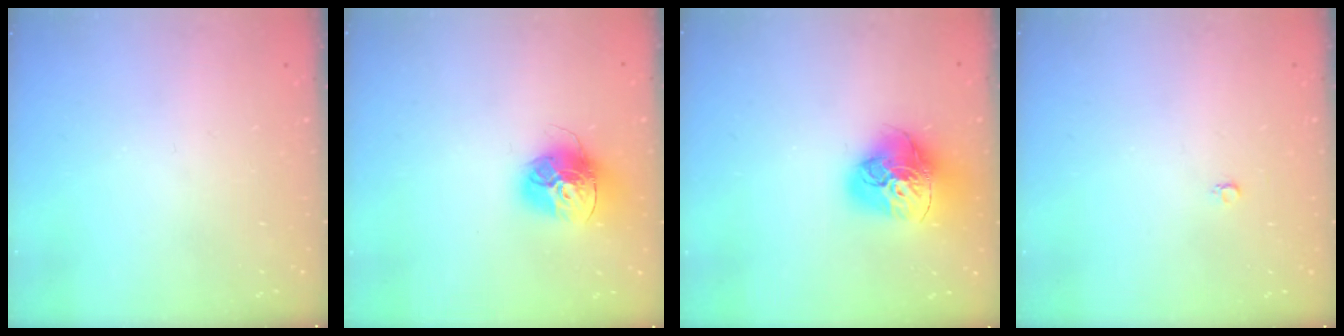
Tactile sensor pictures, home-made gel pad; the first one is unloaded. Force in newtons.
{"total": 15.1, "press": 15.0, "slide": 1.5}
{"total": 17.4, "press": 17.3, "slide": 1.8}
{"total": 2.6, "press": 2.6, "slide": 0.3}